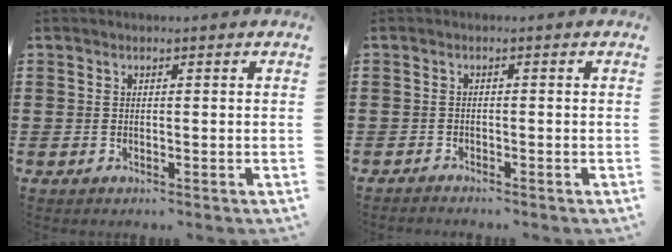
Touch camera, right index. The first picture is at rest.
{"total": 1.1, "force": [-1.1, 0.0, -0.1], "torque": [0.000, 0.001, -0.024]}